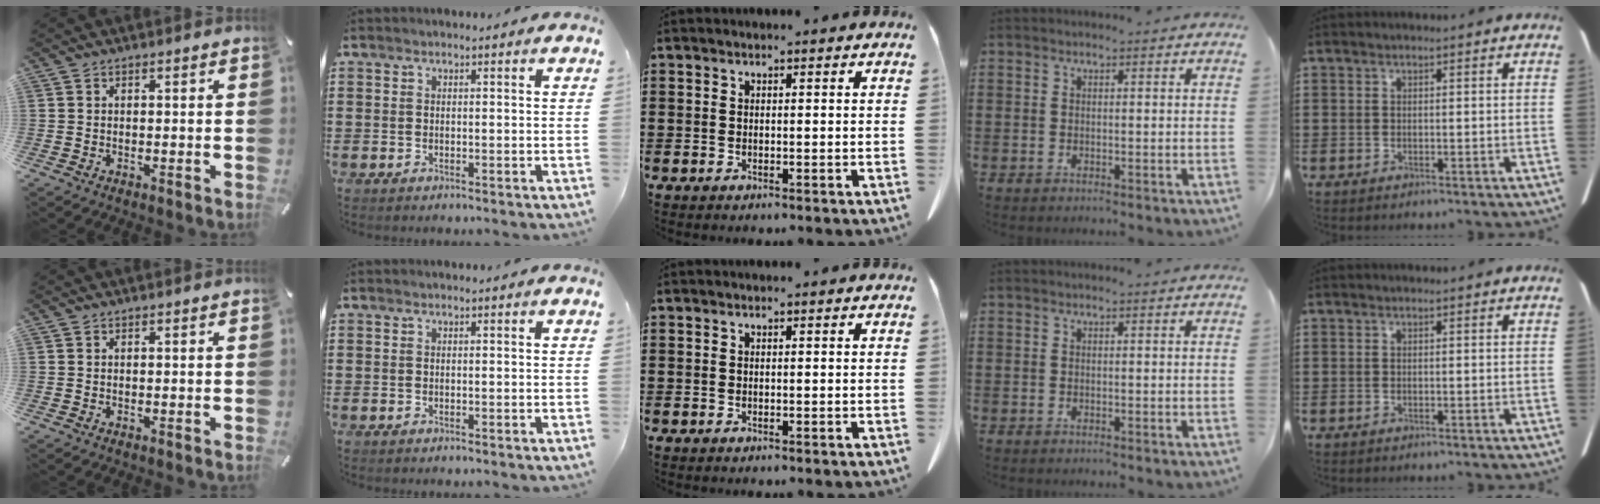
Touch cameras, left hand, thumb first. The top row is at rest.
{}